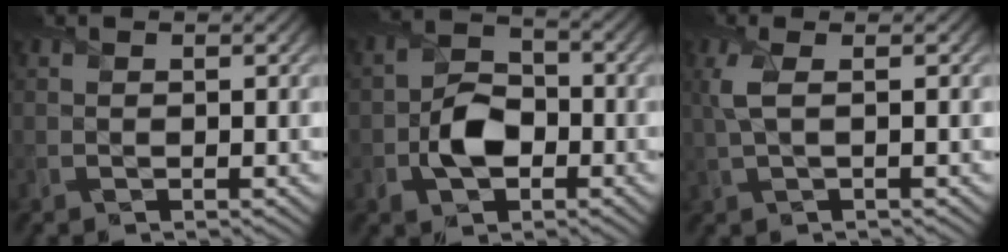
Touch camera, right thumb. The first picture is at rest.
{"total": 6.0, "force": [-1.9, 4.1, 3.9], "torque": [-0.073, 0.000, -0.043]}
{"total": 2.9, "force": [0.6, 0.7, 2.8], "torque": [-0.070, 0.011, 0.011]}